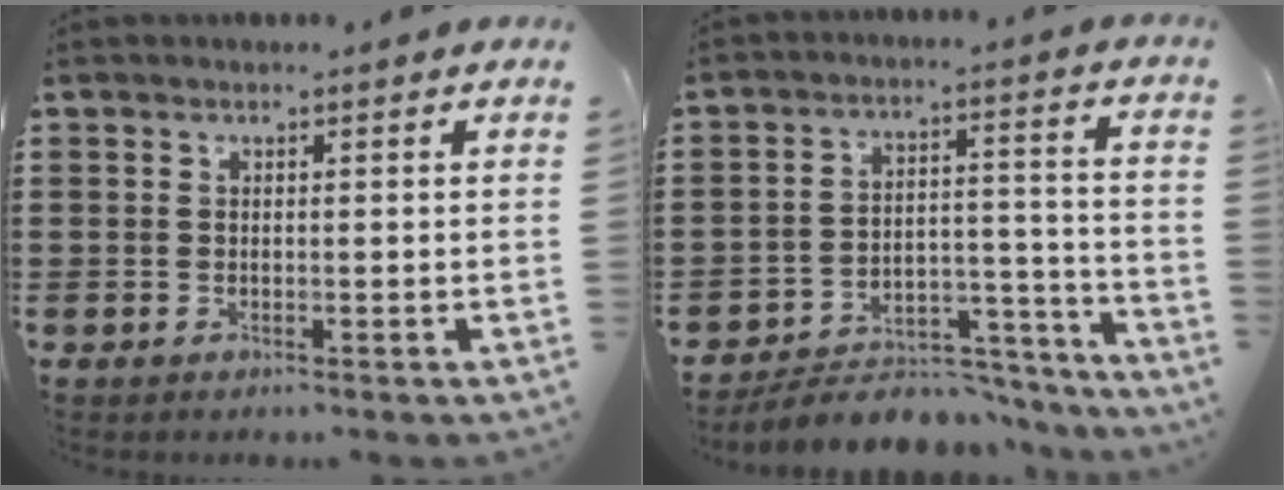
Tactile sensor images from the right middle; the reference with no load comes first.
{"total": 6.5, "force": [-6.1, 1.9, 1.4], "torque": [-0.017, 0.023, -0.116]}